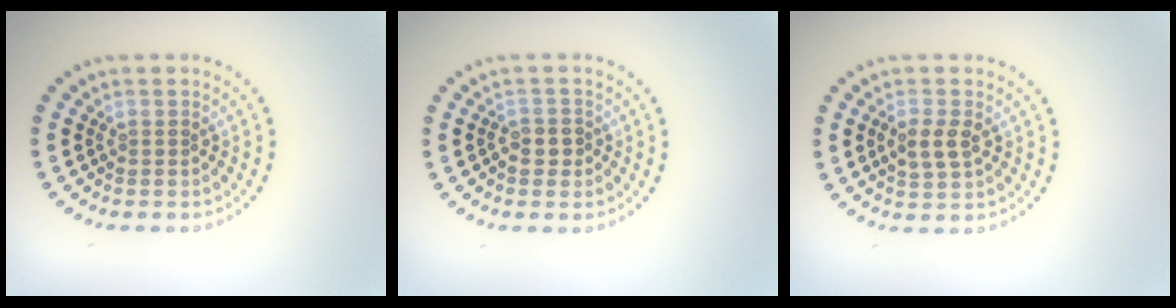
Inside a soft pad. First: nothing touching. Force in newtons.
{"total": 1.2, "press": 1.1, "slide": 0.3}
{"total": 2.4, "press": 2.4, "slide": 0.2}